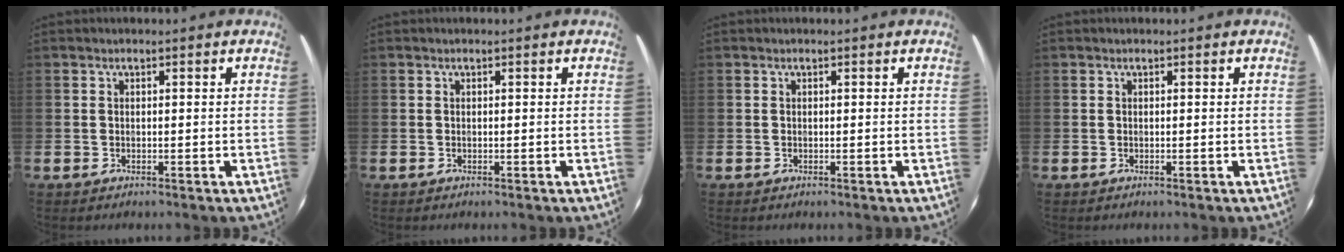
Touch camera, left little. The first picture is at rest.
{"total": 0.0}
{"total": 0.0}
{"total": 0.0}